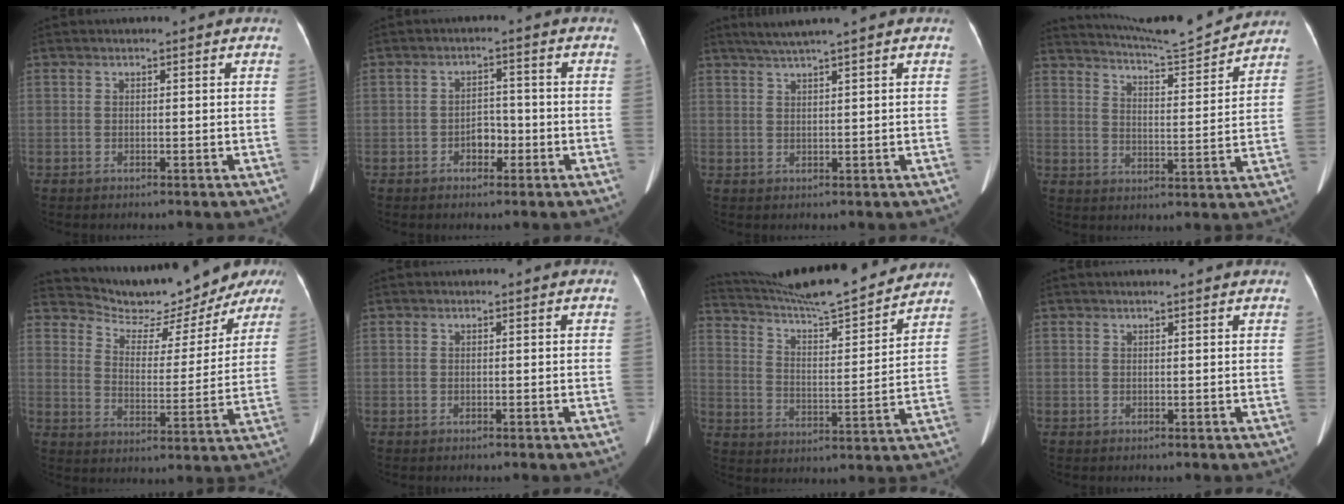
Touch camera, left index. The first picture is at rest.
{"total": 2.9, "force": [-1.3, 1.8, 1.8], "torque": [-0.024, 0.006, -0.025]}
{"total": 4.0, "force": [3.2, -0.9, 2.3], "torque": [-0.043, 0.015, 0.059]}
{"total": 12.9, "force": [12.6, -0.7, 3.0], "torque": [-0.054, -0.015, 0.184]}
{"total": 14.2, "force": [13.3, 3.8, 3.3], "torque": [-0.049, 0.000, 0.178]}
{"total": 0.0}
{"total": 20.8, "force": [19.2, 1.0, 7.9], "torque": [-0.138, -0.010, 0.287]}
{"total": 3.2, "force": [2.9, 0.0, 1.4], "torque": [-0.016, 0.017, 0.032]}